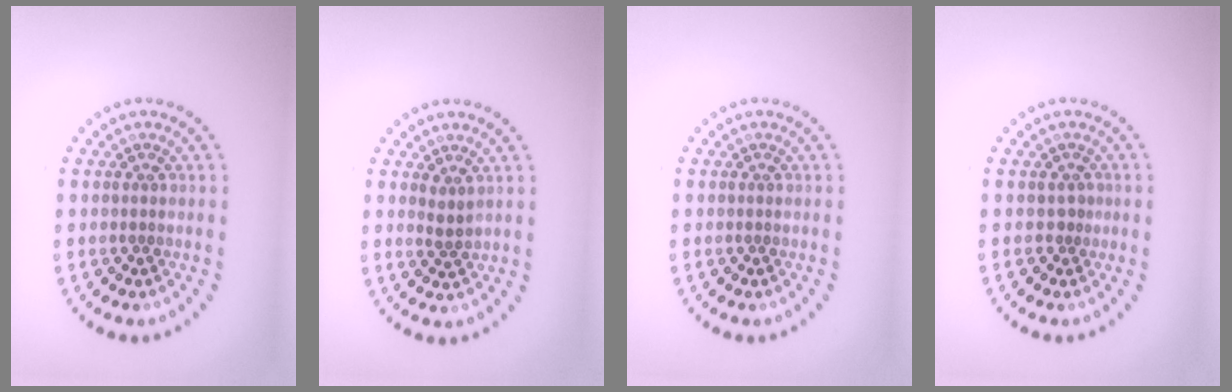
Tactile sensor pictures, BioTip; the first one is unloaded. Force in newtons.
{"total": 1.1, "press": 0.8, "slide": 0.7}
{"total": 0.0}
{"total": 0.6, "press": 0.4, "slide": 0.5}